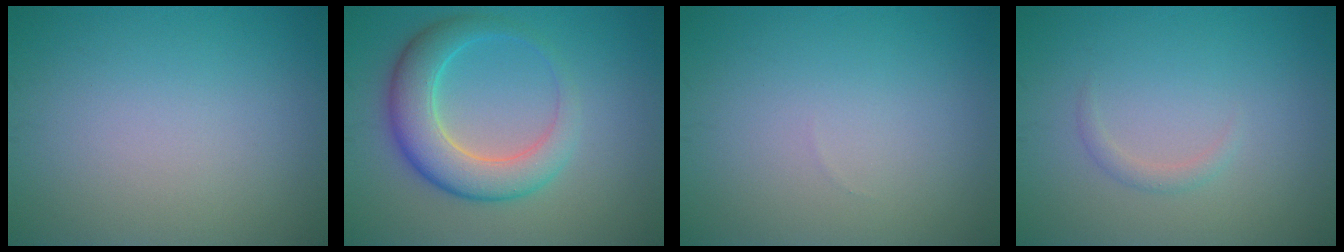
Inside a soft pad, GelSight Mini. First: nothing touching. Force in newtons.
{"total": 6.1, "press": 6.1, "slide": 0.3}
{"total": 0.0}
{"total": 1.0, "press": 1.0, "slide": 0.0}